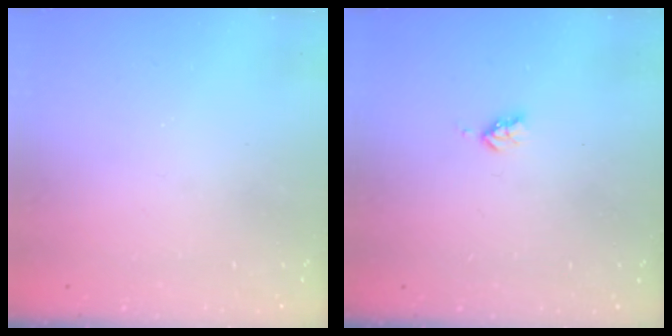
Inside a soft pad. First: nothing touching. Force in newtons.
{"total": 2.9, "press": 2.9, "slide": 0.5}